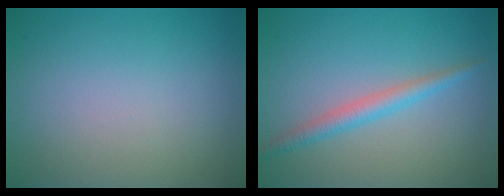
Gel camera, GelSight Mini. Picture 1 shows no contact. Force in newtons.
{"total": 2.3, "press": 2.3, "slide": 0.1}